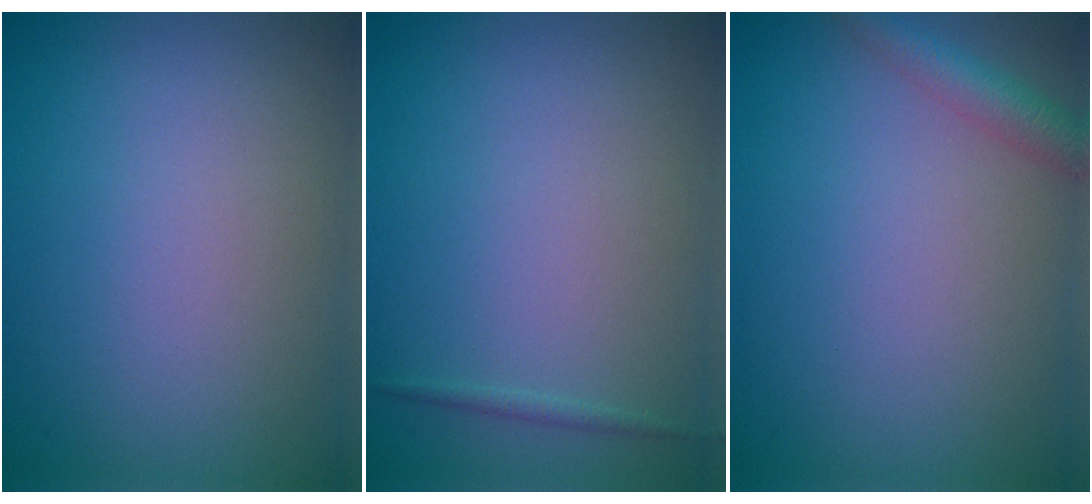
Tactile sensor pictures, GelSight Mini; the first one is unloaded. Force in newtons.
{"total": 0.6, "press": 0.6, "slide": 0.0}
{"total": 2.5, "press": 2.5, "slide": 0.1}